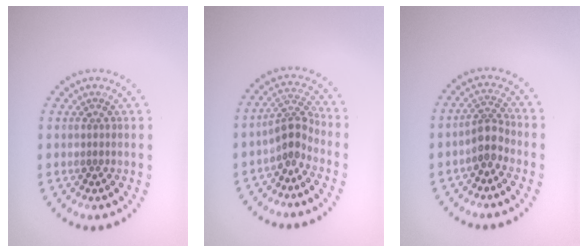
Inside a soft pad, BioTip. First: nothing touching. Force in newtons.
{"total": 2.6, "press": 1.9, "slide": 1.8}
{"total": 2.5, "press": 1.9, "slide": 1.6}